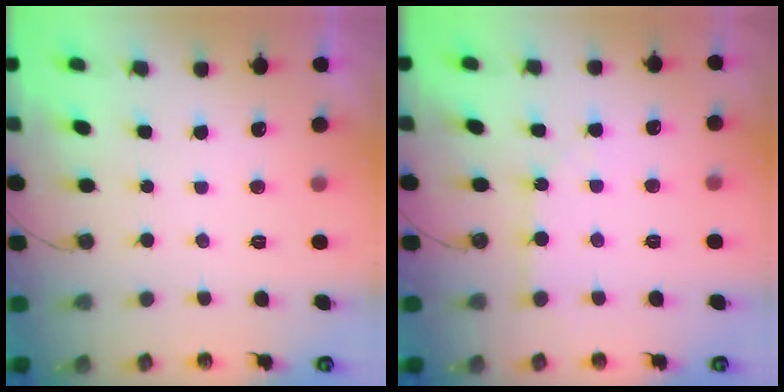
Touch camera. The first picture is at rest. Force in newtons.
{"total": 3.3, "press": 3.3, "slide": 0.3}